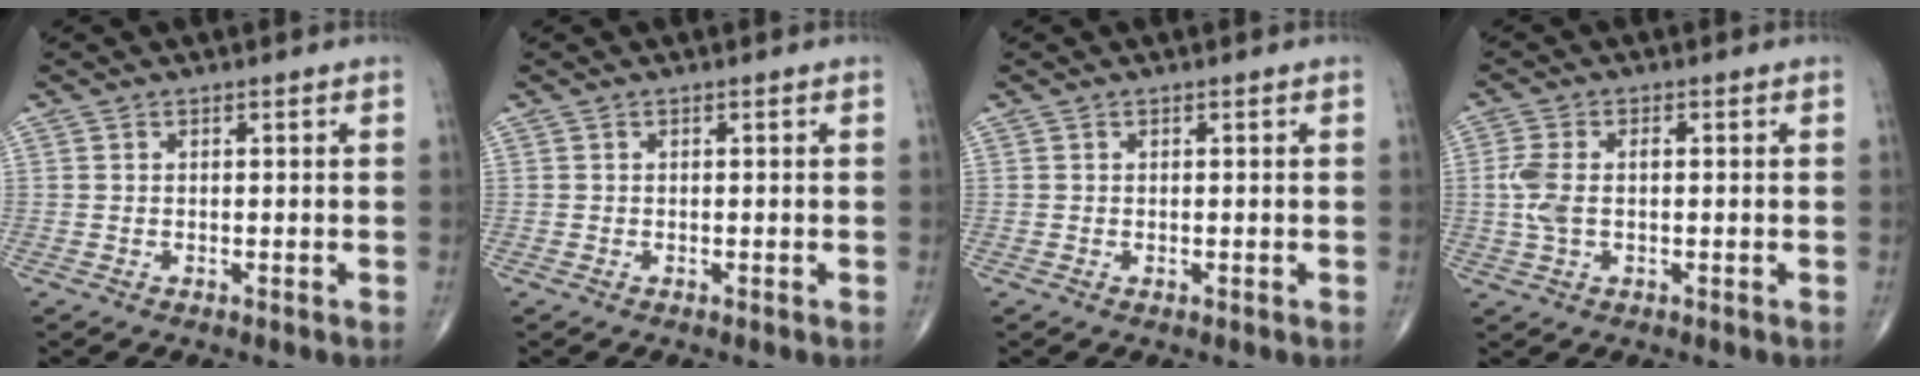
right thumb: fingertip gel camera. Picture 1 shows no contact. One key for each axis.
{"total": 0.0}
{"total": 0.0}
{"total": 5.3, "fx": 0.0, "fy": 2.8, "fz": 4.6, "tx": -0.121, "ty": 0.013, "tz": -0.002}